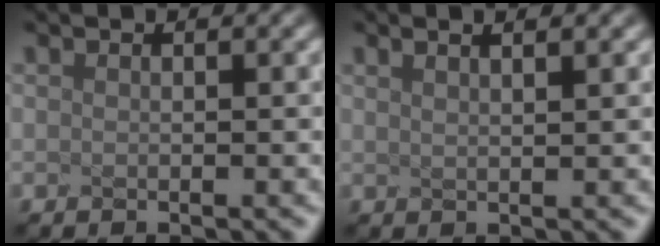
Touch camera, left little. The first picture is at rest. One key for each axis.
{"total": 2.2, "fx": 1.5, "fy": 0.6, "fz": 1.6, "tx": -0.021, "ty": 0.025, "tz": 0.014}